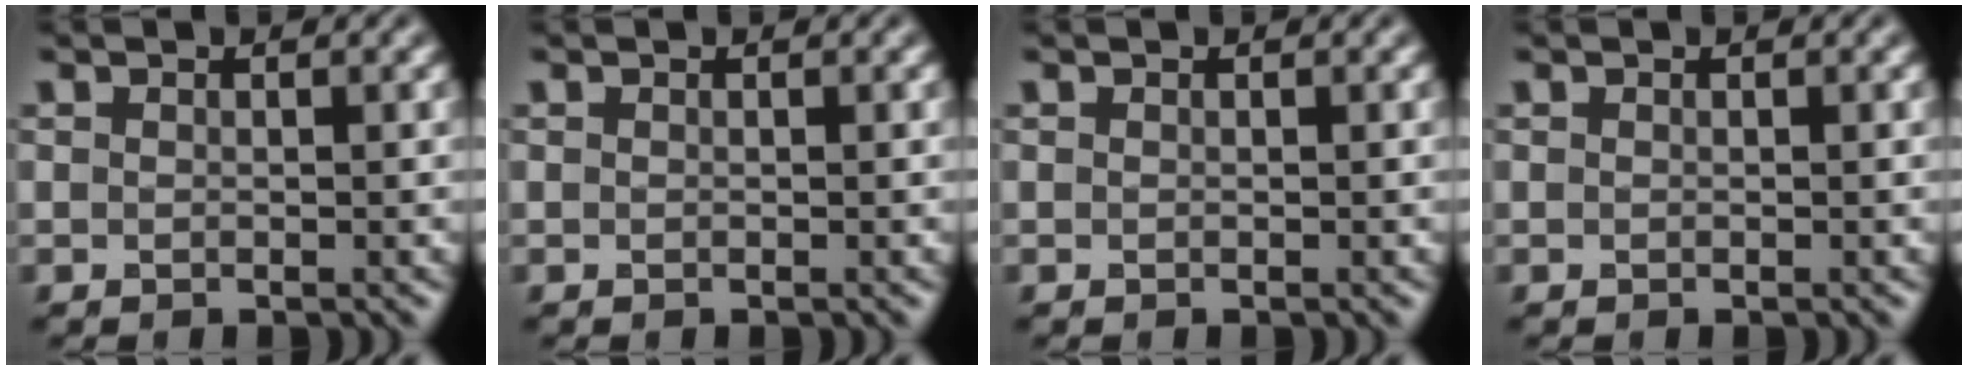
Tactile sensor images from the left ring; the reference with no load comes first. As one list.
[{"total": 0.0}, {"total": 0.0}, {"total": 0.0}]